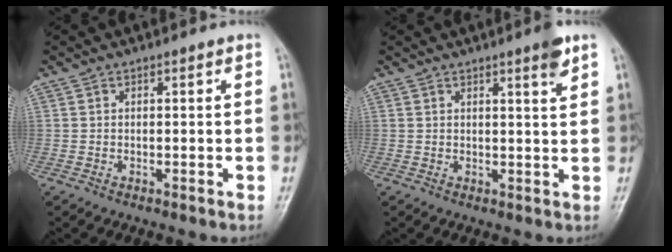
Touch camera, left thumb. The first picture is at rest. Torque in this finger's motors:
{"motor_torque": [0.78, 0.35, 0.56, -0.49, 0.00]}